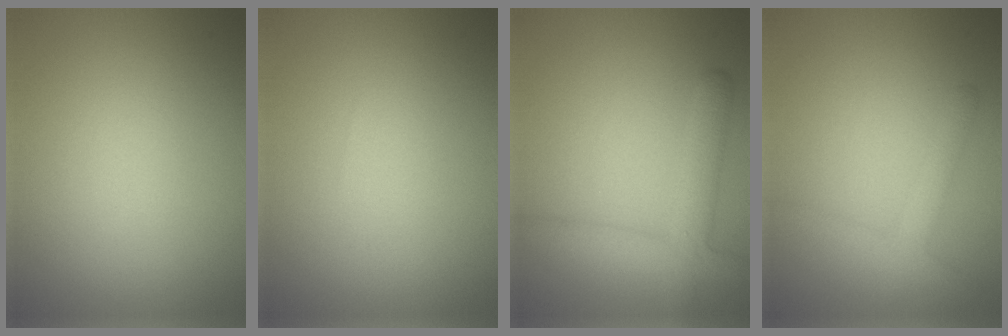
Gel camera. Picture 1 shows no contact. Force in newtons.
{"total": 0.0}
{"total": 4.1, "press": 4.1, "slide": 0.2}
{"total": 2.5, "press": 2.5, "slide": 0.1}